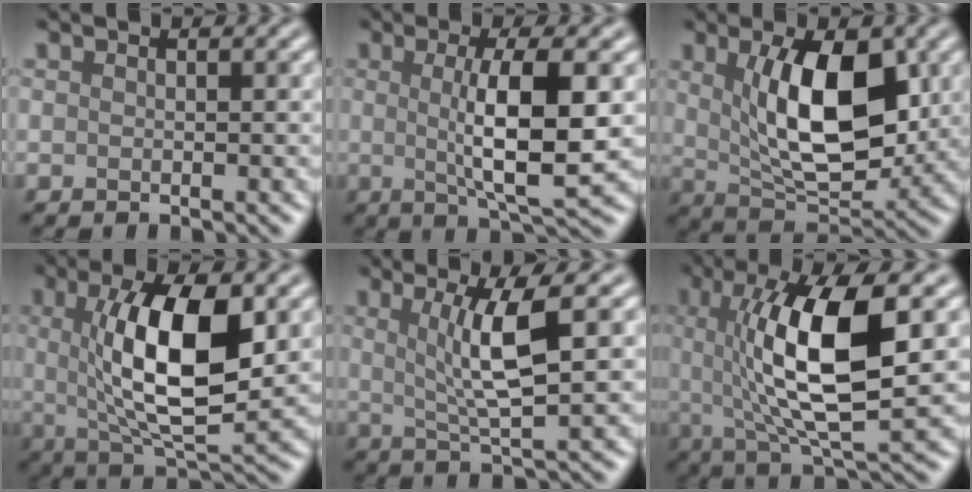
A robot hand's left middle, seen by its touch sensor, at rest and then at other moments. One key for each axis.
{"total": 7.2, "fx": 0.3, "fy": 1.6, "fz": 7.0, "tx": -0.111, "ty": -0.004, "tz": 0.006}
{"total": 9.3, "fx": 1.9, "fy": 4.1, "fz": 8.1, "tx": -0.136, "ty": -0.009, "tz": 0.036}
{"total": 10.3, "fx": 1.5, "fy": 3.4, "fz": 9.6, "tx": -0.153, "ty": -0.003, "tz": 0.028}
{"total": 5.6, "fx": 1.3, "fy": 1.0, "fz": 5.4, "tx": -0.096, "ty": 0.001, "tz": 0.029}
{"total": 10.9, "fx": 1.3, "fy": 3.1, "fz": 10.4, "tx": -0.170, "ty": 0.004, "tz": 0.026}